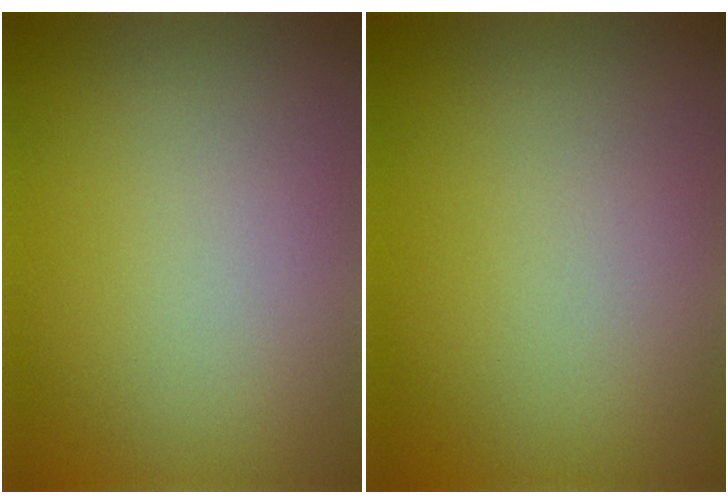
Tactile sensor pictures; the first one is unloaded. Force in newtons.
{"total": 0.0}